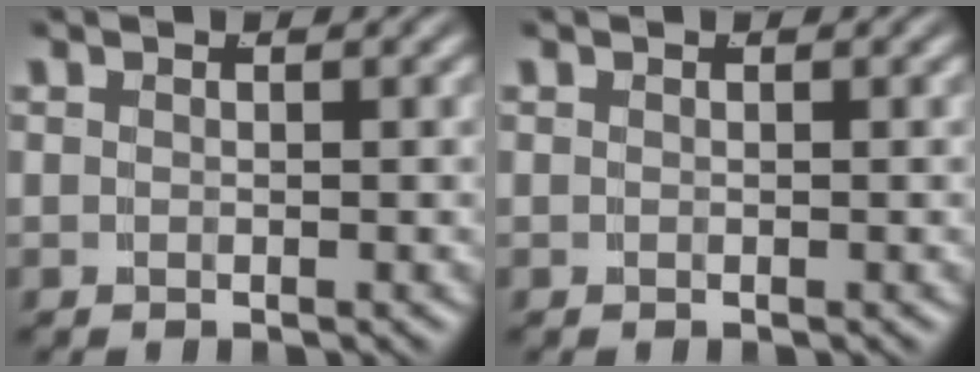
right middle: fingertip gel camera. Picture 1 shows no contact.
{"total": 0.0}